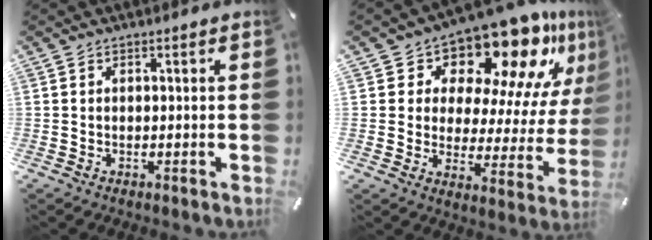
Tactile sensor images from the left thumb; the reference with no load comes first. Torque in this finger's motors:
{"motor_torque": [1.19, 1.19, 0.92, 0.05, 0.09]}